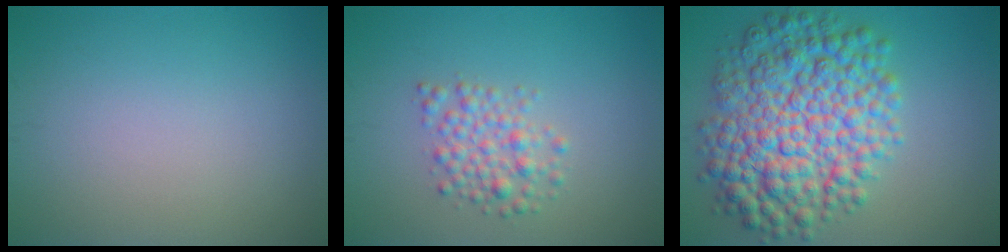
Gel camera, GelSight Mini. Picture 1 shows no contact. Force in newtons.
{"total": 2.7, "press": 2.7, "slide": 0.1}
{"total": 10.7, "press": 10.7, "slide": 0.1}